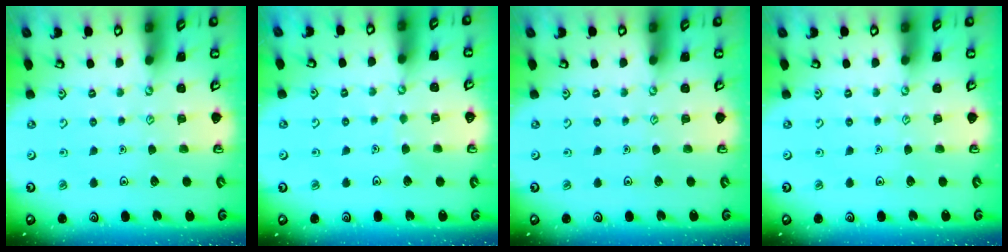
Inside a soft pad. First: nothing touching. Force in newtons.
{"total": 1.4, "press": 1.4, "slide": 0.1}
{"total": 0.0}
{"total": 0.0}